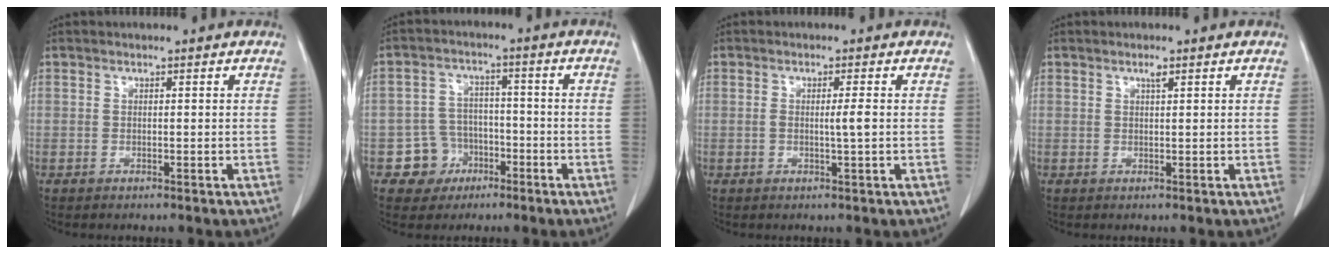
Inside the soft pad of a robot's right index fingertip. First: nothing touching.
{"total": 5.9, "force": [-2.8, 5.2, 0.4], "torque": [0.003, 0.016, -0.042]}
{"total": 2.0, "force": [-0.1, -0.3, 2.0], "torque": [-0.036, -0.002, -0.004]}
{"total": 0.9, "force": [0.6, 0.1, 0.7], "torque": [-0.014, -0.001, 0.010]}